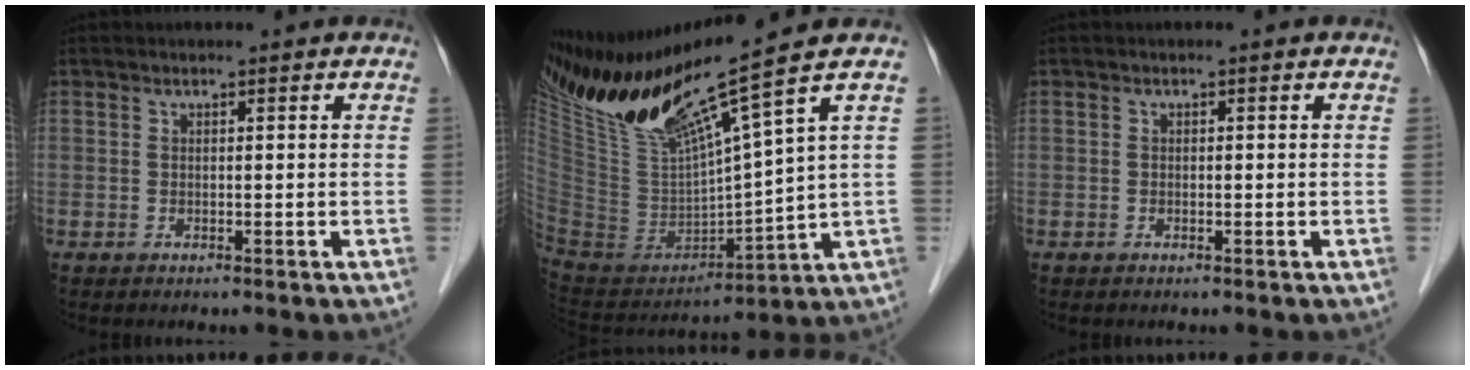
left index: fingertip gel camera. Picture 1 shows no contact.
{"total": 19.1, "force": [13.4, -0.8, 13.7], "torque": [-0.238, -0.014, 0.255]}
{"total": 0.0}